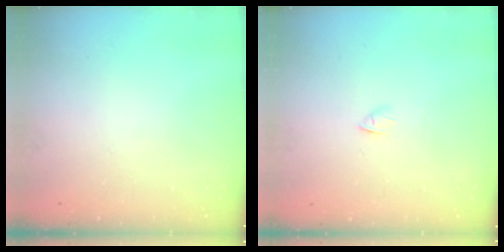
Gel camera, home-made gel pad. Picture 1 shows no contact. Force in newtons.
{"total": 2.4, "press": 2.3, "slide": 0.7}